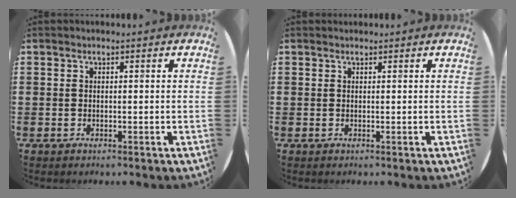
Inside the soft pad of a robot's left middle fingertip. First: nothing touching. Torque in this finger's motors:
{"motor_torque": [0.34, -0.27, -0.16, -0.06]}